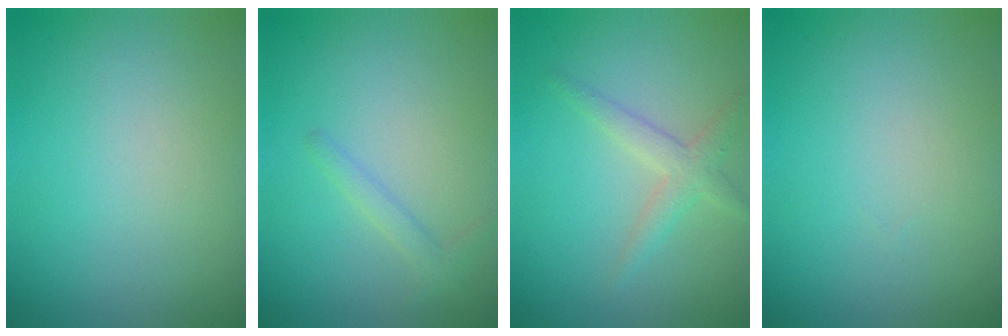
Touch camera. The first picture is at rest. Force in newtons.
{"total": 1.3, "press": 1.3, "slide": 0.1}
{"total": 2.3, "press": 2.3, "slide": 0.1}
{"total": 0.0}